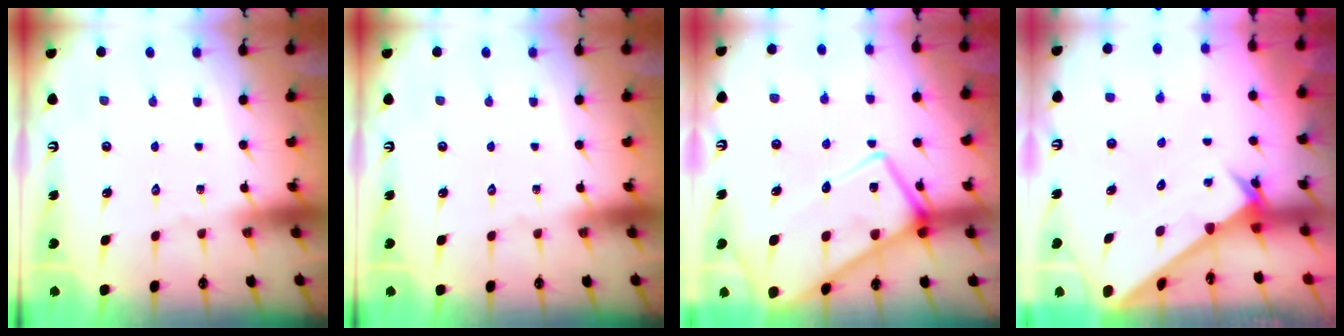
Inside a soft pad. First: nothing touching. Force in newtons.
{"total": 0.0}
{"total": 17.5, "press": 17.4, "slide": 1.7}
{"total": 2.9, "press": 2.9, "slide": 0.1}